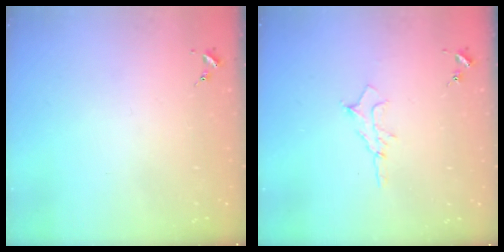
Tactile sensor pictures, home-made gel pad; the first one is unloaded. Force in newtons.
{"total": 6.2, "press": 6.1, "slide": 0.8}